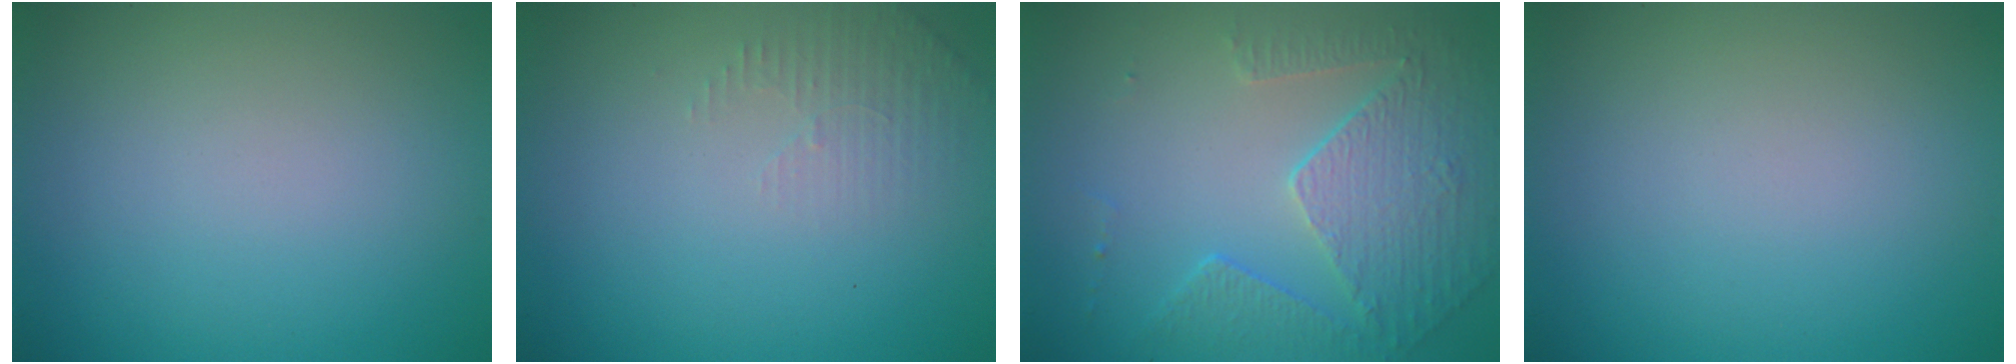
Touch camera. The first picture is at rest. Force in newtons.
{"total": 1.5, "press": 1.5, "slide": 0.4}
{"total": 5.1, "press": 3.7, "slide": 3.6}
{"total": 0.0}